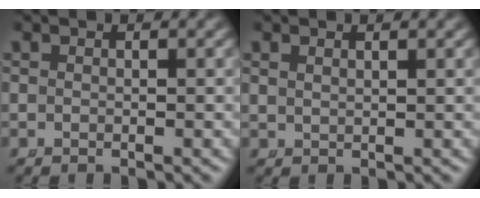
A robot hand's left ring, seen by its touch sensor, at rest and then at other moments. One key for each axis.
{"total": 0.8, "fx": 0.8, "fy": 0.0, "fz": 0.2, "tx": -0.004, "ty": -0.005, "tz": 0.024}